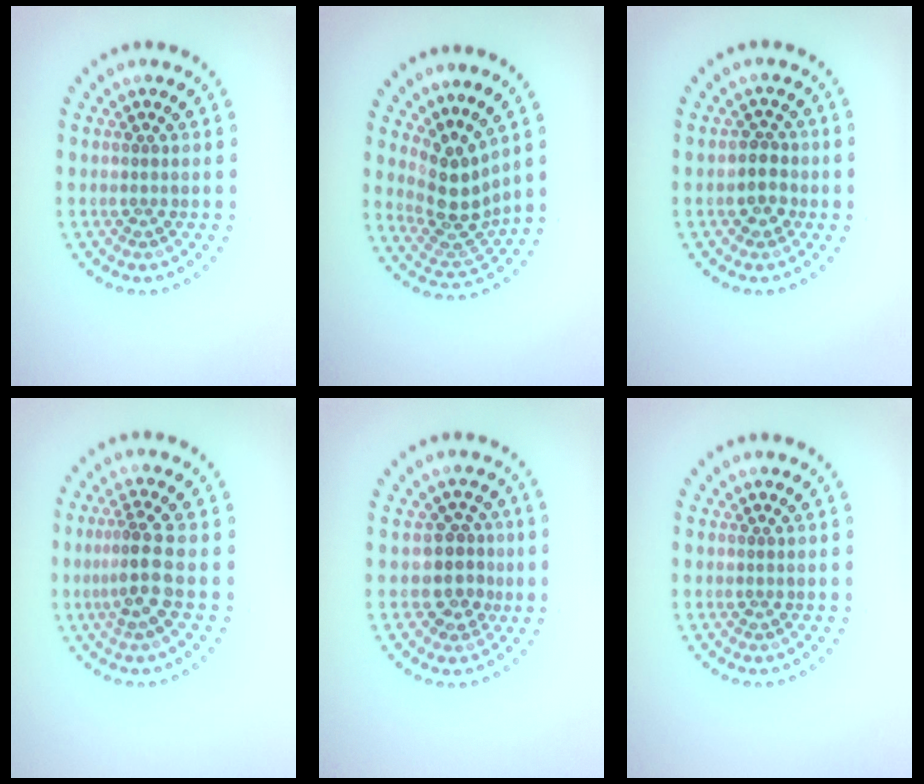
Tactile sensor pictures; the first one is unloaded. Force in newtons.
{"total": 4.0, "press": 3.0, "slide": 2.7}
{"total": 2.3, "press": 2.2, "slide": 0.8}
{"total": 2.9, "press": 2.5, "slide": 1.6}
{"total": 2.9, "press": 2.4, "slide": 1.6}
{"total": 0.0}